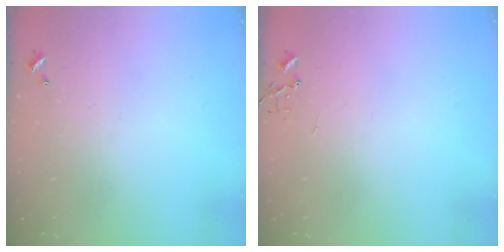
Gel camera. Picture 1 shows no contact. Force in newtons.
{"total": 0.0}